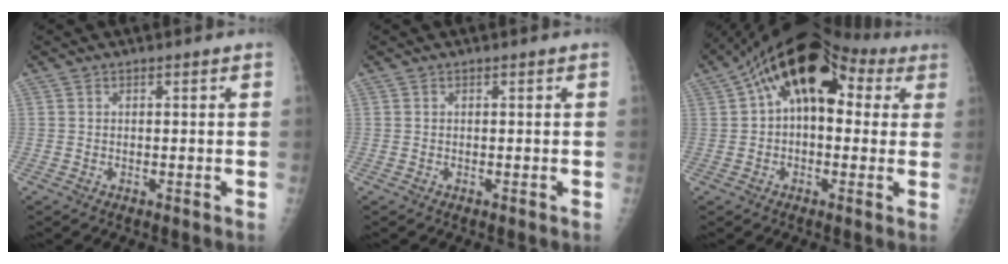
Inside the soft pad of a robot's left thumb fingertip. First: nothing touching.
{"total": 0.0}
{"total": 15.0, "force": [4.4, 9.0, 11.1], "torque": [-0.136, 0.042, 0.058]}